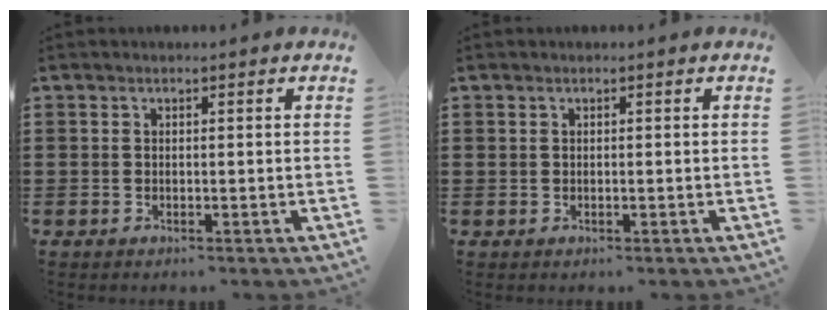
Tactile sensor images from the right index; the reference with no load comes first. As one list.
[{"total": 0.0}]